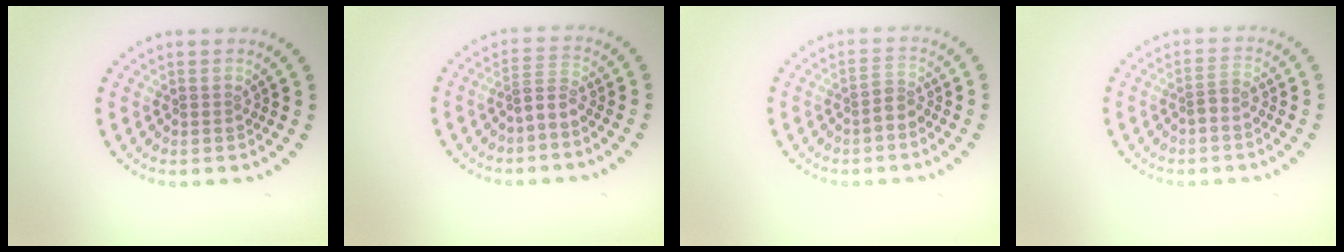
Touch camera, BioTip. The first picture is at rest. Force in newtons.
{"total": 1.9, "press": 1.1, "slide": 1.5}
{"total": 1.6, "press": 1.2, "slide": 1.1}
{"total": 1.3, "press": 1.0, "slide": 0.9}